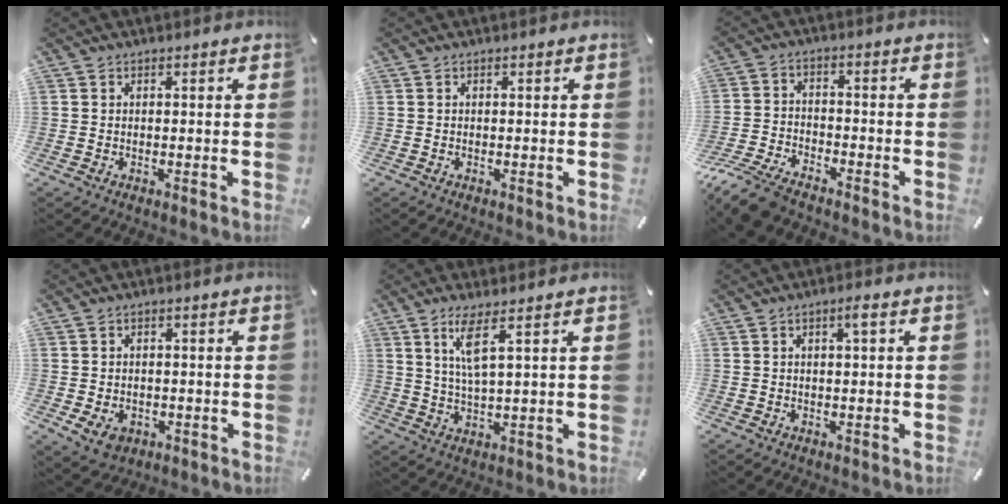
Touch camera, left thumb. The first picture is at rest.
{"total": 0.0}
{"total": 9.1, "force": [-8.0, 2.8, 3.5], "torque": [-0.083, 0.029, -0.158]}
{"total": 4.7, "force": [-1.6, 3.6, 2.5], "torque": [-0.044, 0.004, -0.031]}
{"total": 7.0, "force": [3.3, 1.3, 6.0], "torque": [-0.127, 0.000, 0.056]}
{"total": 2.3, "force": [0.7, 0.3, 2.2], "torque": [-0.043, 0.003, 0.009]}